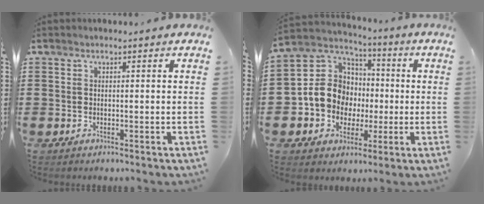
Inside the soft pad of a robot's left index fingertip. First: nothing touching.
{"total": 10.4, "force": [-1.1, 9.7, 3.7], "torque": [-0.118, 0.007, -0.022]}